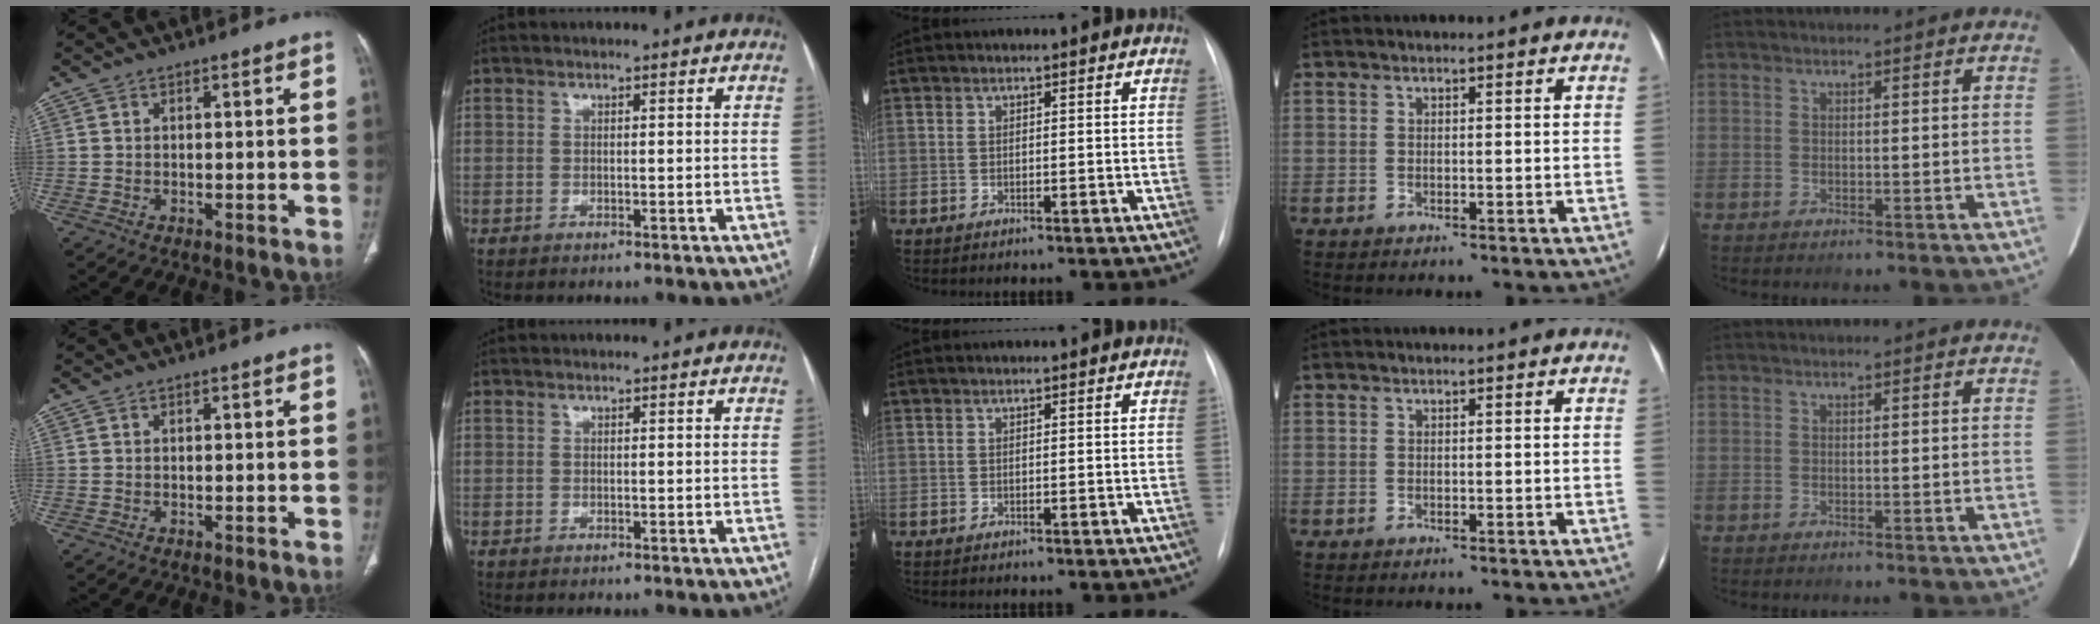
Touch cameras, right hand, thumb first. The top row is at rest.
{}